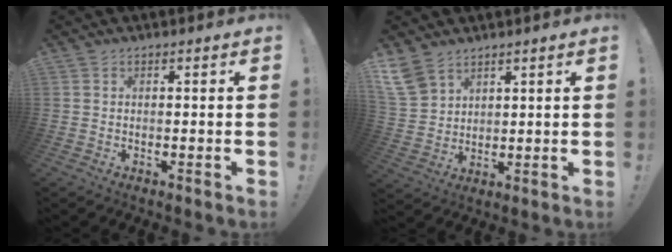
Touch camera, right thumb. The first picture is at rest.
{"total": 8.3, "force": [6.2, 4.7, 2.9], "torque": [-0.063, -0.033, 0.127]}